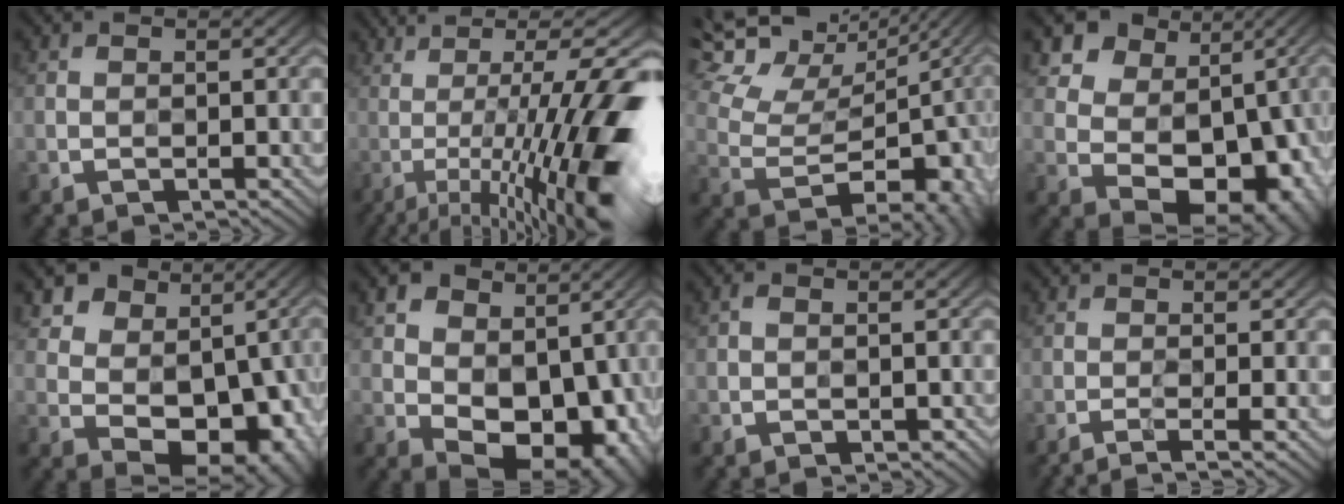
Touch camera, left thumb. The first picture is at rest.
{"total": 15.3, "force": [-2.0, 2.1, 15.1], "torque": [-0.187, 0.019, -0.018]}
{"total": 14.0, "force": [7.6, 7.5, 9.0], "torque": [-0.178, 0.040, 0.130]}
{"total": 12.6, "force": [3.3, 10.1, 6.7], "torque": [-0.100, 0.020, 0.064]}
{"total": 11.1, "force": [2.7, 8.8, 6.2], "torque": [-0.080, 0.011, 0.051]}
{"total": 13.1, "force": [1.0, 9.6, 8.8], "torque": [-0.109, -0.012, 0.030]}
{"total": 1.0, "force": [-0.7, 0.5, 0.5], "torque": [-0.006, 0.001, -0.016]}
{"total": 3.3, "force": [-2.3, -0.1, 2.4], "torque": [-0.036, 0.003, -0.045]}